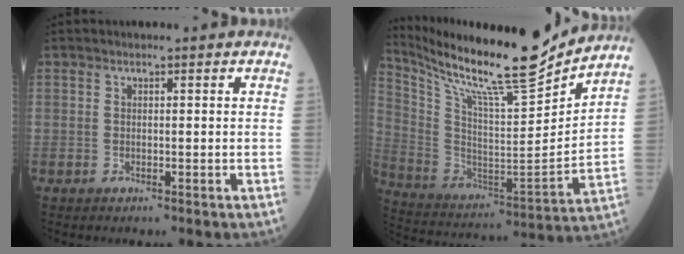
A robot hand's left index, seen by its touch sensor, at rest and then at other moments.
{"total": 21.5, "force": [19.3, 0.6, 9.5], "torque": [-0.196, -0.047, 0.325]}